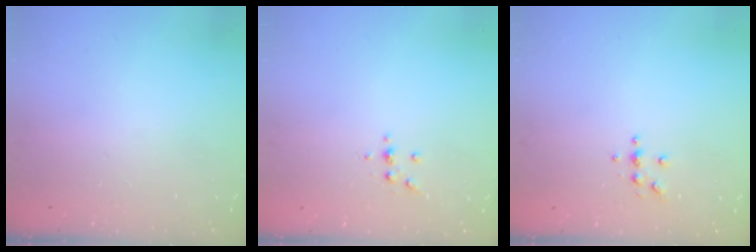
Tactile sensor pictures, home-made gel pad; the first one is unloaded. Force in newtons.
{"total": 3.6, "press": 3.5, "slide": 0.9}
{"total": 4.0, "press": 3.9, "slide": 0.6}